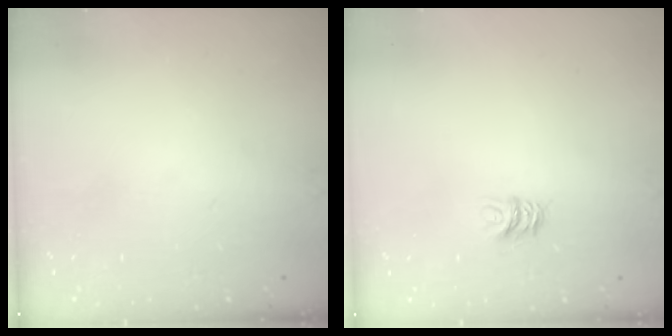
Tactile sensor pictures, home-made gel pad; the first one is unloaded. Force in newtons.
{"total": 5.7, "press": 5.7, "slide": 0.5}